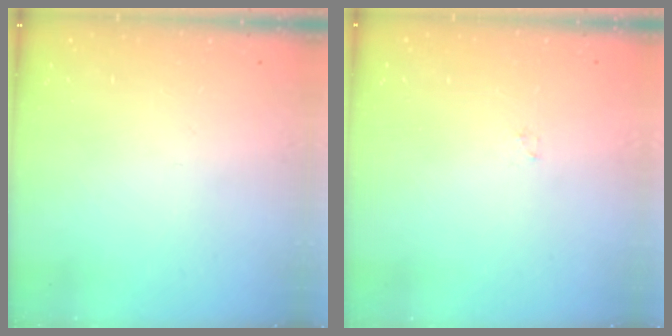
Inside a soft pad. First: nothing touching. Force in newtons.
{"total": 0.8, "press": 0.8, "slide": 0.2}